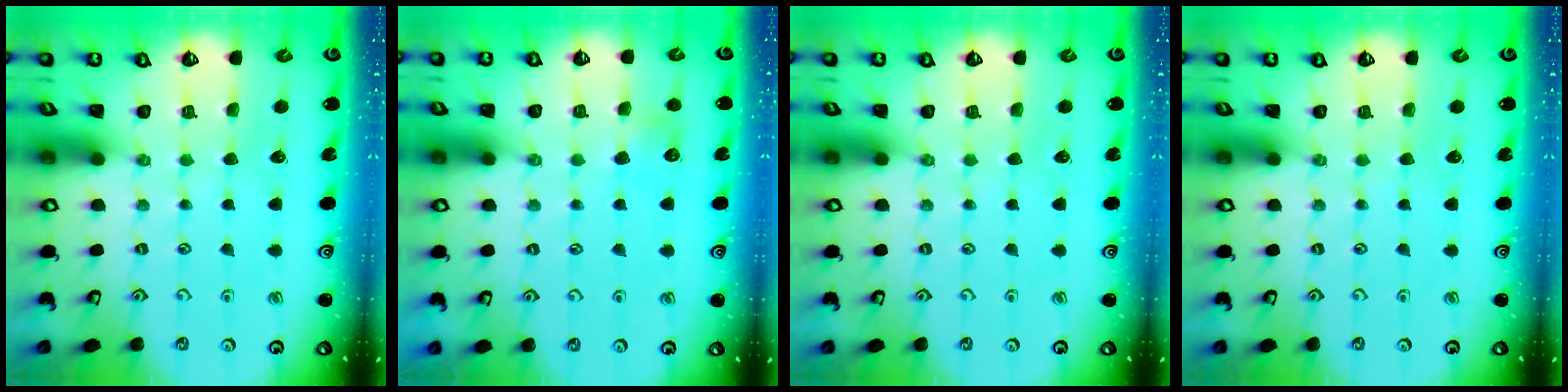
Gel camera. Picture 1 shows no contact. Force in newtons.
{"total": 5.7, "press": 5.6, "slide": 0.7}
{"total": 0.0}
{"total": 0.0}